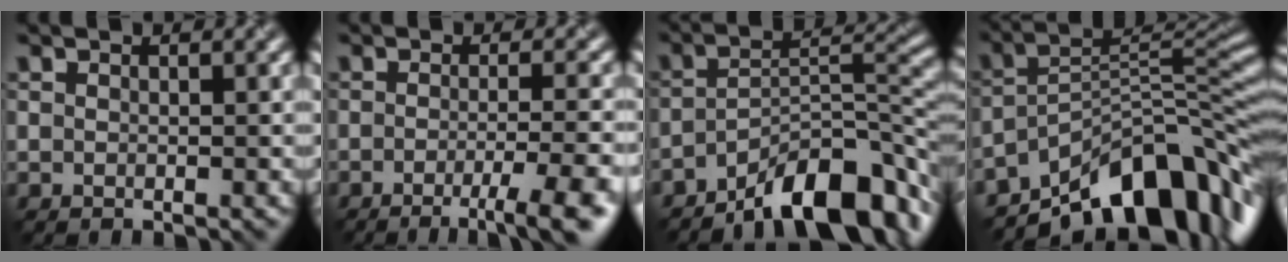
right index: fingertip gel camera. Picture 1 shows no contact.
{"total": 5.8, "force": [-2.8, 1.1, 5.0], "torque": [-0.063, -0.006, -0.044]}
{"total": 9.6, "force": [-6.4, 2.9, 6.6], "torque": [-0.092, 0.012, -0.113]}
{"total": 12.5, "force": [-8.6, 4.6, 7.9], "torque": [-0.107, 0.016, -0.150]}